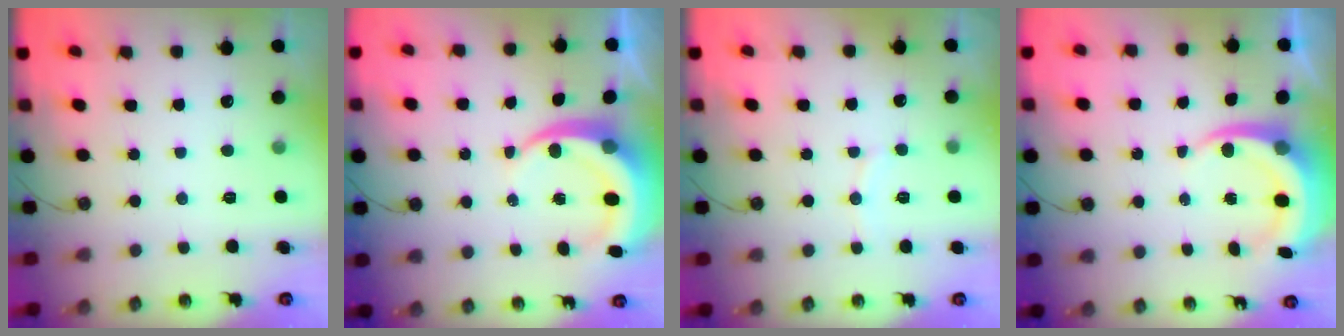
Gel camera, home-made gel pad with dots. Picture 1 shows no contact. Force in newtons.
{"total": 8.2, "press": 8.2, "slide": 1.1}
{"total": 4.8, "press": 4.8, "slide": 0.6}
{"total": 7.6, "press": 7.5, "slide": 1.4}